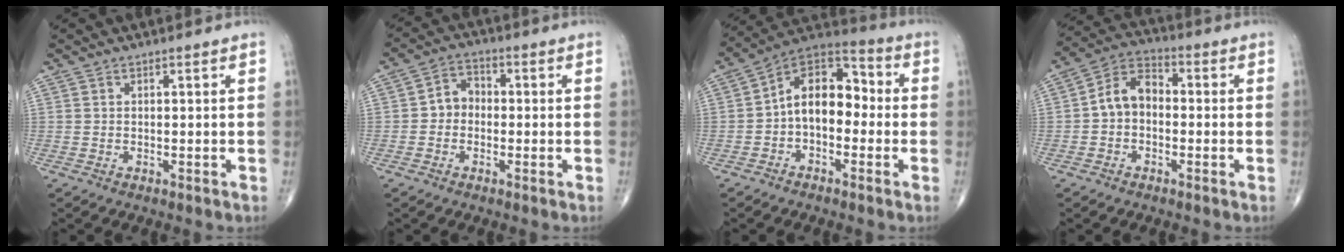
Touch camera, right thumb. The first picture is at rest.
{"total": 4.8, "force": [-0.7, 4.0, 2.5], "torque": [-0.024, 0.021, -0.024]}
{"total": 12.3, "force": [-1.2, 7.9, 9.4], "torque": [-0.116, 0.044, -0.037]}
{"total": 7.8, "force": [-0.7, 5.6, 5.3], "torque": [-0.077, 0.029, -0.030]}